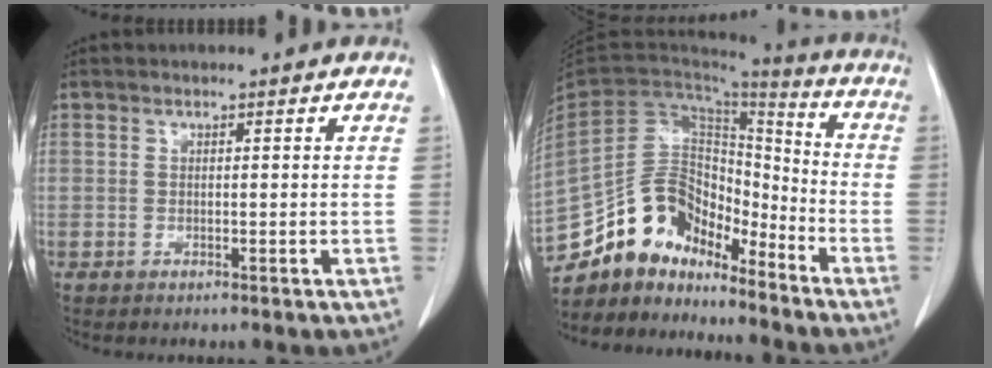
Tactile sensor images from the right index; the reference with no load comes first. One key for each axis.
{"total": 14.7, "fx": -12.5, "fy": 6.5, "fz": 3.9, "tx": -0.062, "ty": 0.070, "tz": -0.229}